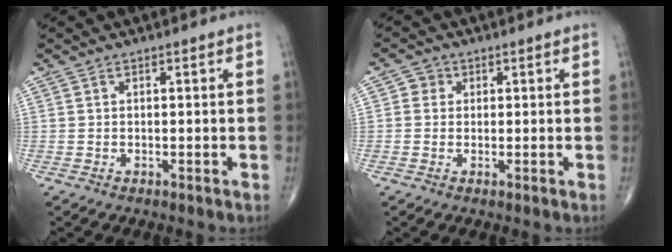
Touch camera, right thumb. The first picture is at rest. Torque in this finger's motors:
{"motor_torque": [-0.33, 0.19, 0.09, -0.03, 0.00]}